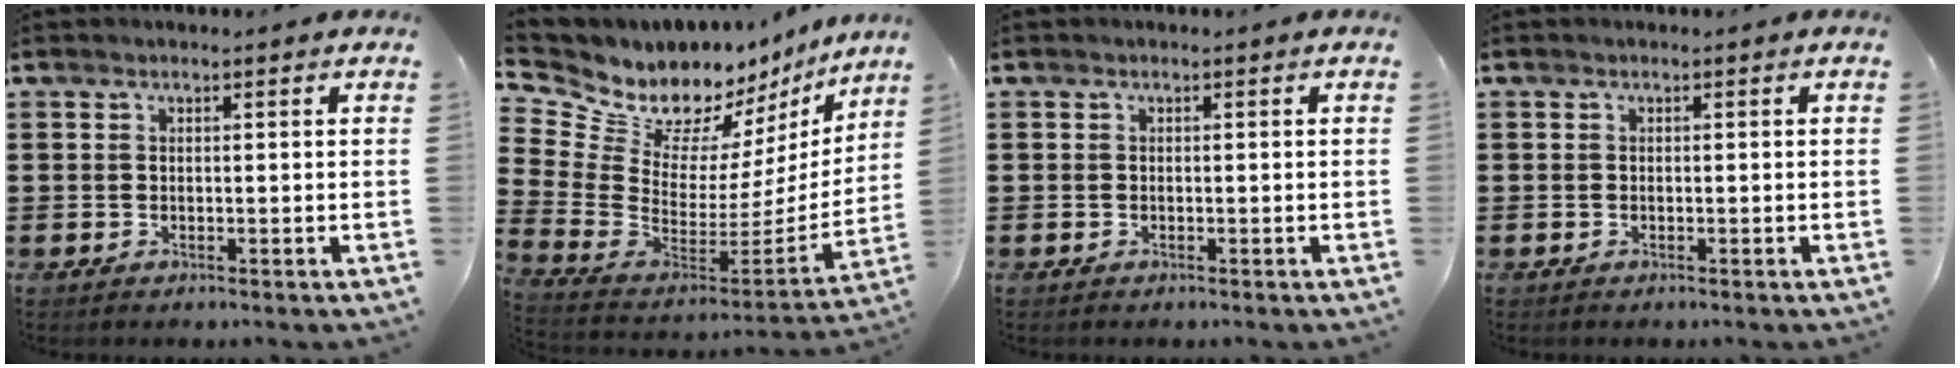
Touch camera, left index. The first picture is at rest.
{"total": 9.1, "force": [7.5, 4.5, 2.6], "torque": [-0.089, -0.071, 0.133]}
{"total": 0.0}
{"total": 0.0}